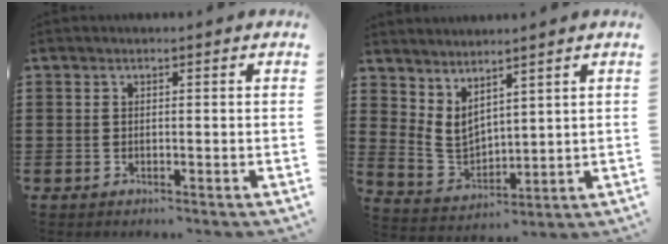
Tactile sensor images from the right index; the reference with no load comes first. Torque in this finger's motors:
{"motor_torque": [1.01, 1.14, 0.12, 0.04]}